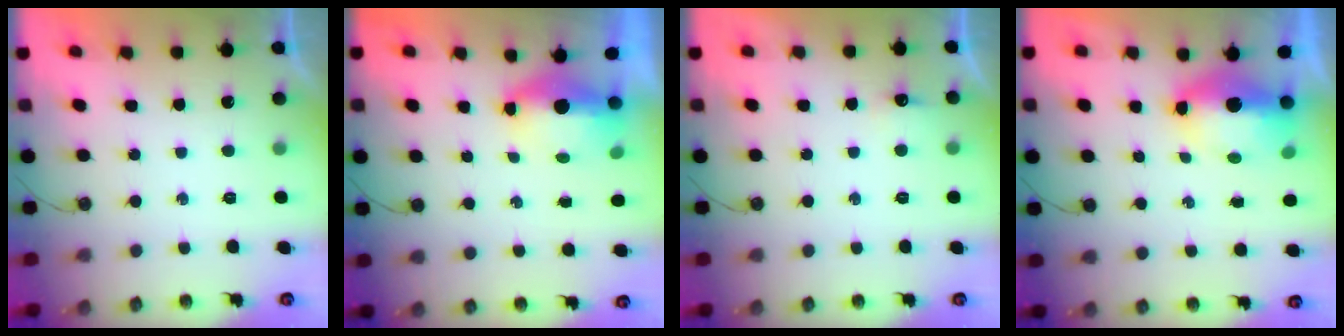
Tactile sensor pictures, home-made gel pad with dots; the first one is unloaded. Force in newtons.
{"total": 15.1, "press": 8.0, "slide": 12.8}
{"total": 5.4, "press": 5.3, "slide": 1.2}
{"total": 7.4, "press": 7.4, "slide": 0.8}